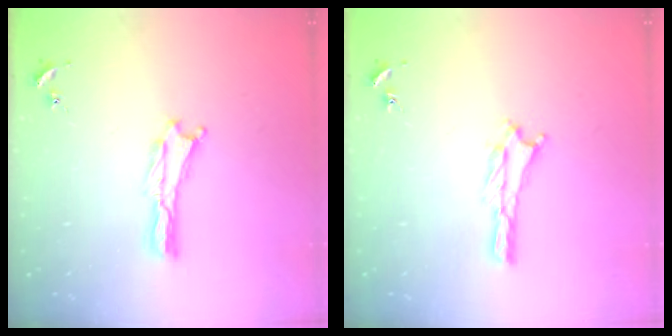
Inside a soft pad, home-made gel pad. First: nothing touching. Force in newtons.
{"total": 1.2, "press": 1.1, "slide": 0.2}